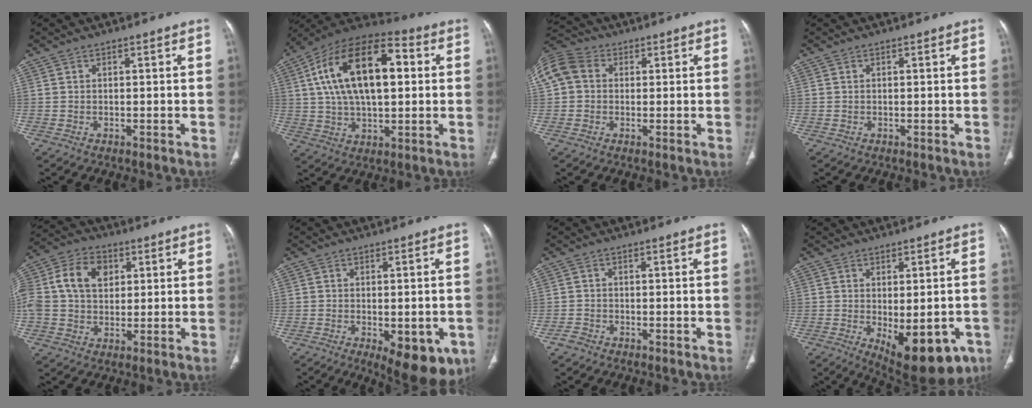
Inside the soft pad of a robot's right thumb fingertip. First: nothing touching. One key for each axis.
{"total": 21.8, "fx": 4.2, "fy": 11.2, "fz": 18.2, "tx": -0.302, "ty": 0.020, "tz": 0.059}
{"total": 9.8, "fx": 1.7, "fy": 8.2, "fz": 5.0, "tx": -0.112, "ty": 0.033, "tz": 0.024}
{"total": 0.0}
{"total": 15.3, "fx": 3.5, "fy": 11.4, "fz": 9.5, "tx": -0.200, "ty": 0.020, "tz": 0.060}
{"total": 11.6, "fx": -4.6, "fy": 5.1, "fz": 9.4, "tx": -0.106, "ty": -0.003, "tz": -0.051}
{"total": 1.5, "fx": -1.1, "fy": 0.9, "fz": 0.3, "tx": -0.008, "ty": 0.002, "tz": -0.025}
{"total": 14.8, "fx": -5.4, "fy": 7.0, "fz": 11.9, "tx": -0.131, "ty": -0.003, "tz": -0.055}